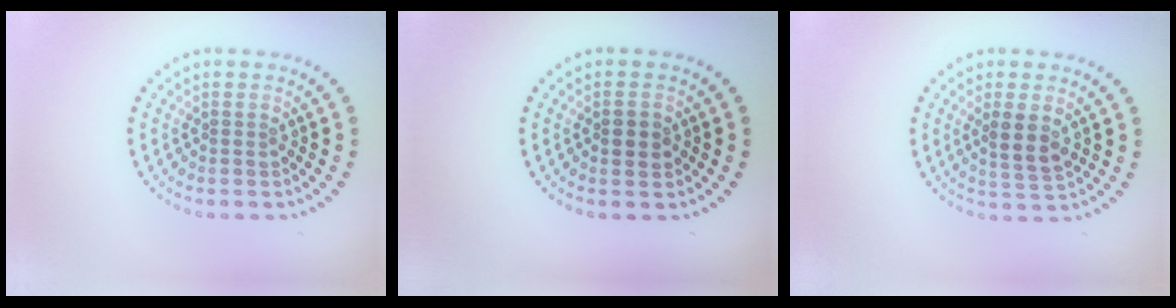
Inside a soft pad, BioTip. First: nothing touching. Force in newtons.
{"total": 1.7, "press": 1.7, "slide": 0.2}
{"total": 2.5, "press": 2.3, "slide": 1.0}